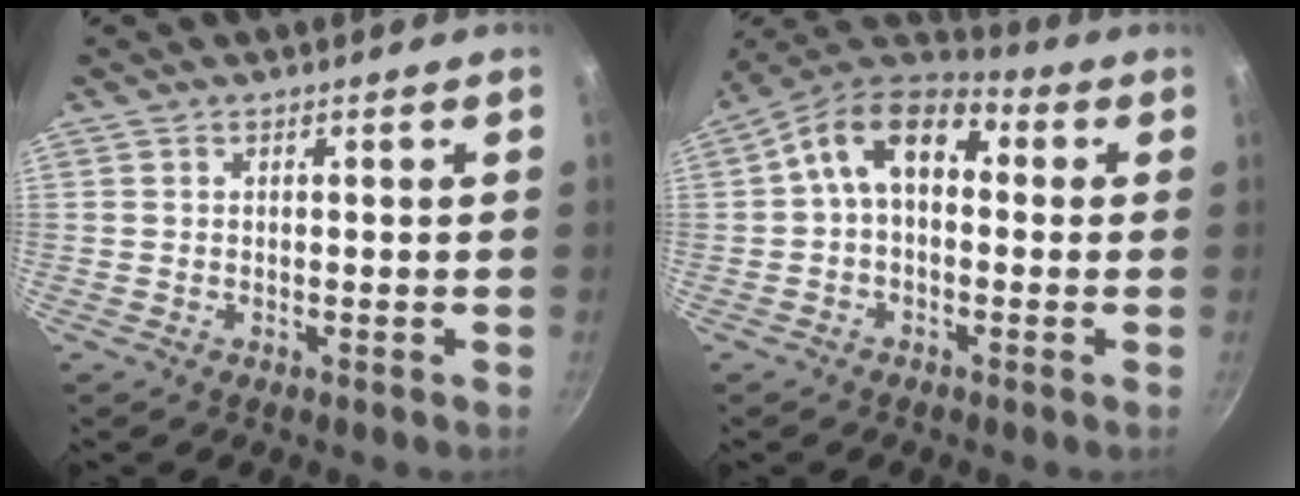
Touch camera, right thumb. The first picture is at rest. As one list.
[{"total": 12.0, "force": [1.5, 7.8, 9.0], "torque": [-0.132, 0.034, 0.001]}]